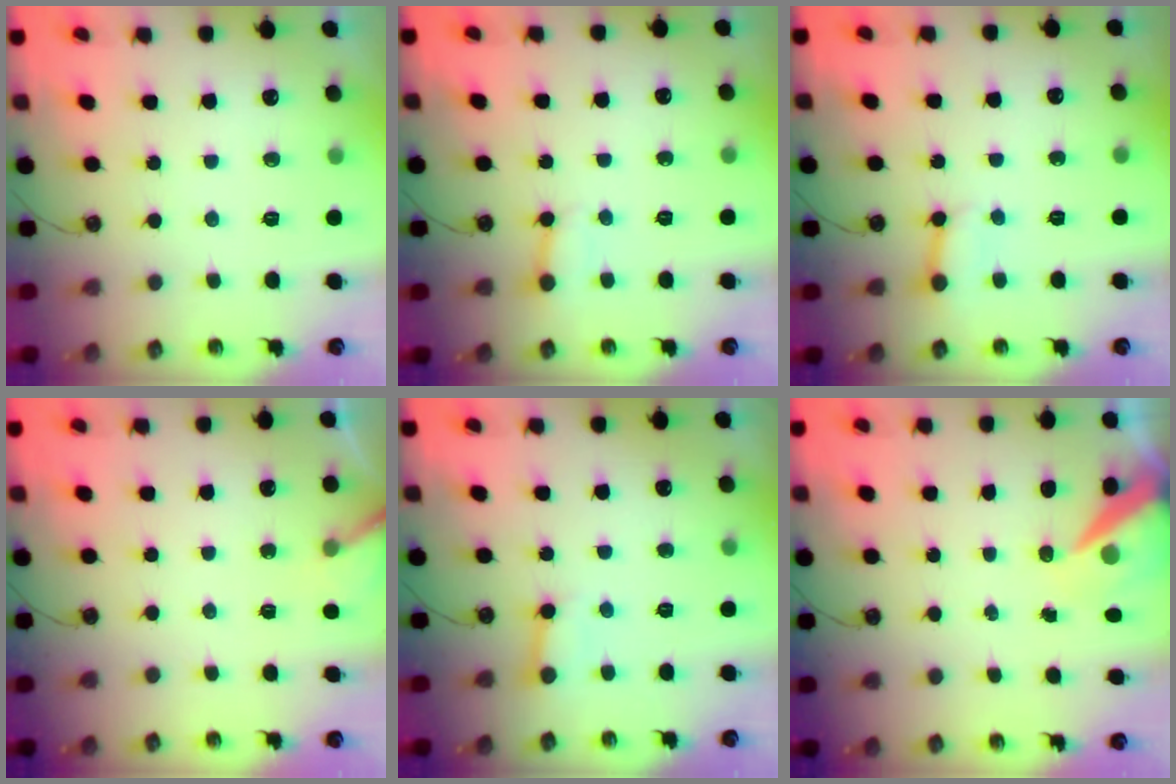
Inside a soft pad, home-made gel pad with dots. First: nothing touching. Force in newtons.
{"total": 2.7, "press": 2.7, "slide": 0.1}
{"total": 2.6, "press": 2.6, "slide": 0.1}
{"total": 4.6, "press": 4.6, "slide": 0.4}
{"total": 5.1, "press": 5.1, "slide": 0.5}
{"total": 8.7, "press": 8.6, "slide": 1.1}